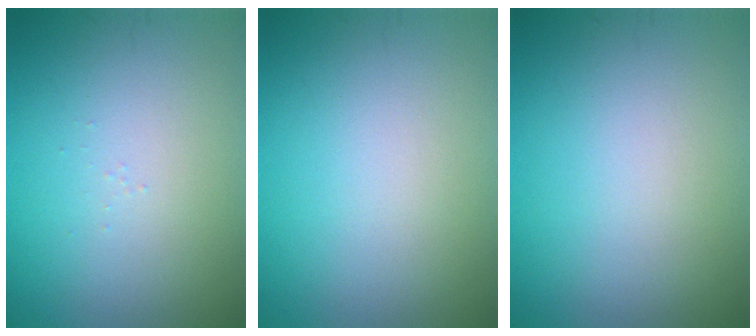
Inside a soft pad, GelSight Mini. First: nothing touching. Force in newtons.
{"total": 0.0}
{"total": 0.0}